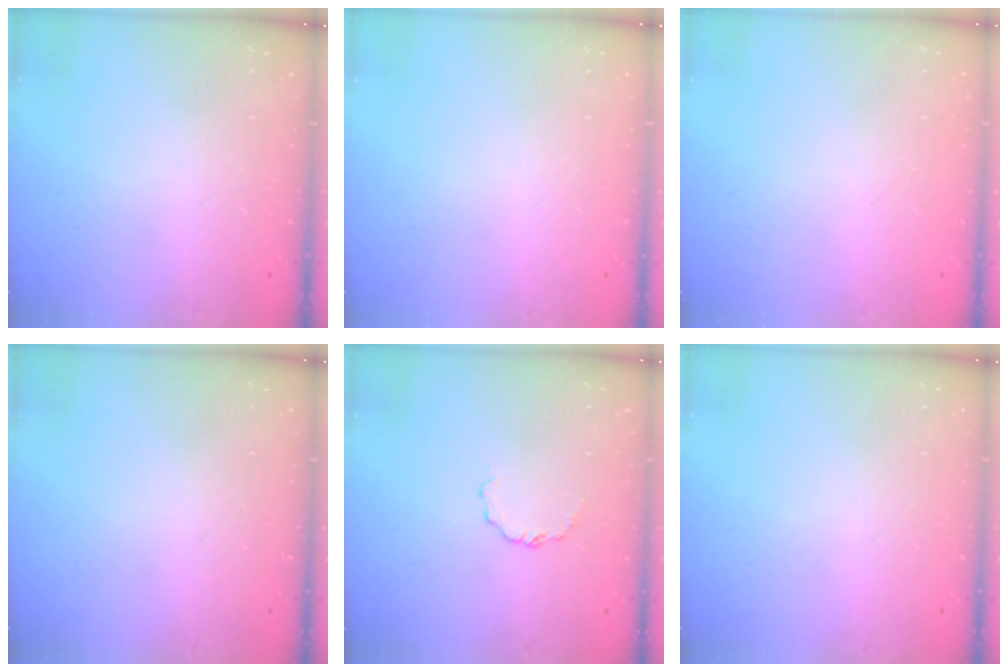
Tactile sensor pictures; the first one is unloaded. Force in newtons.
{"total": 0.0}
{"total": 1.4, "press": 1.4, "slide": 0.1}
{"total": 0.0}
{"total": 3.8, "press": 3.8, "slide": 0.3}
{"total": 0.0}